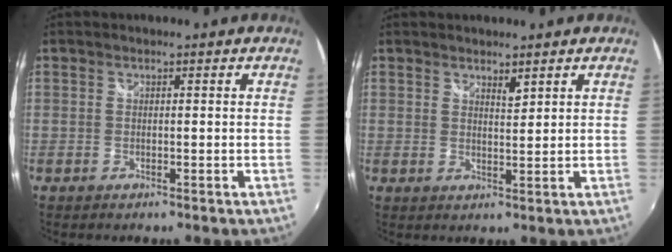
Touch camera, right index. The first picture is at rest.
{"total": 1.9, "force": [1.6, 0.4, 1.0], "torque": [-0.015, -0.001, 0.027]}